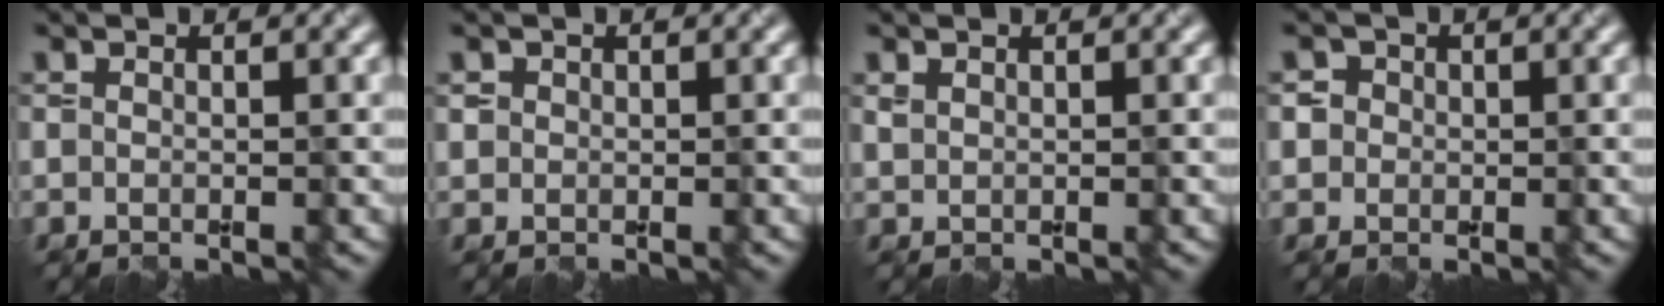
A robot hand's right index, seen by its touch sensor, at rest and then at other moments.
{"total": 0.7, "force": [0.2, 0.7, 0.0], "torque": [0.006, -0.003, 0.006]}
{"total": 0.6, "force": [0.6, 0.2, 0.1], "torque": [-0.006, 0.001, 0.017]}
{"total": 2.7, "force": [0.9, 2.4, 0.8], "torque": [0.002, 0.013, 0.005]}